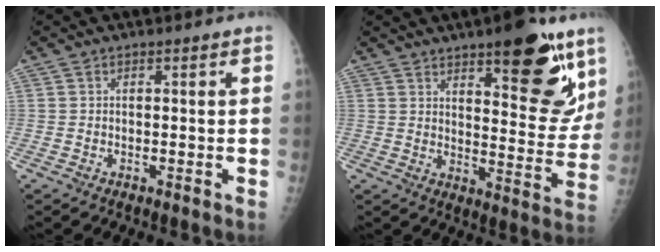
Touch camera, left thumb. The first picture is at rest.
{"total": 17.8, "force": [10.5, 6.0, 13.1], "torque": [-0.127, -0.067, 0.147]}